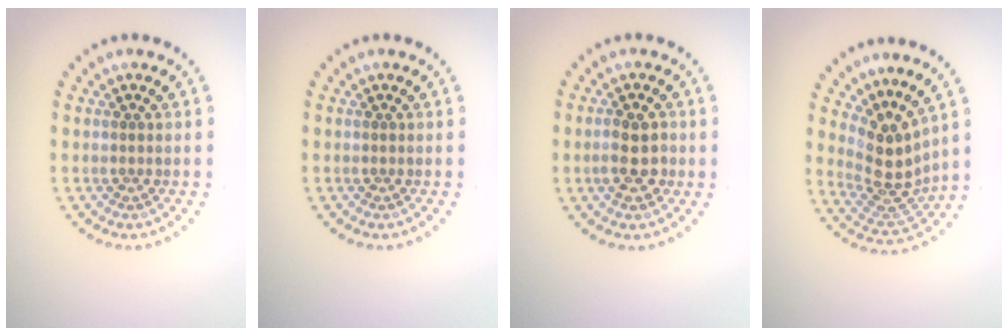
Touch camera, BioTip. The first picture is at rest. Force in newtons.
{"total": 0.0}
{"total": 2.9, "press": 2.8, "slide": 0.4}
{"total": 4.2, "press": 3.1, "slide": 2.9}